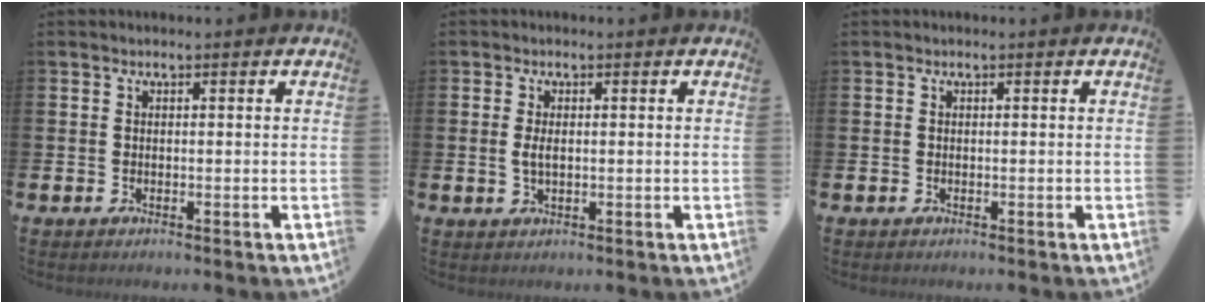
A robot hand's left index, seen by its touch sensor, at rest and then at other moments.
{"total": 1.8, "force": [0.2, 0.8, 1.6], "torque": [-0.029, 0.004, 0.001]}
{"total": 0.0}